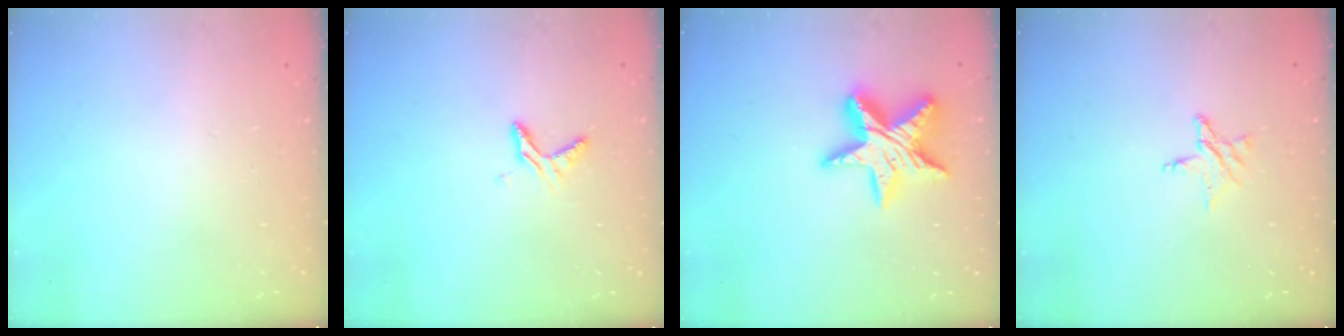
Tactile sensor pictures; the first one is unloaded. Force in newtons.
{"total": 5.8, "press": 5.8, "slide": 0.4}
{"total": 15.7, "press": 15.7, "slide": 1.4}
{"total": 5.6, "press": 5.5, "slide": 0.5}